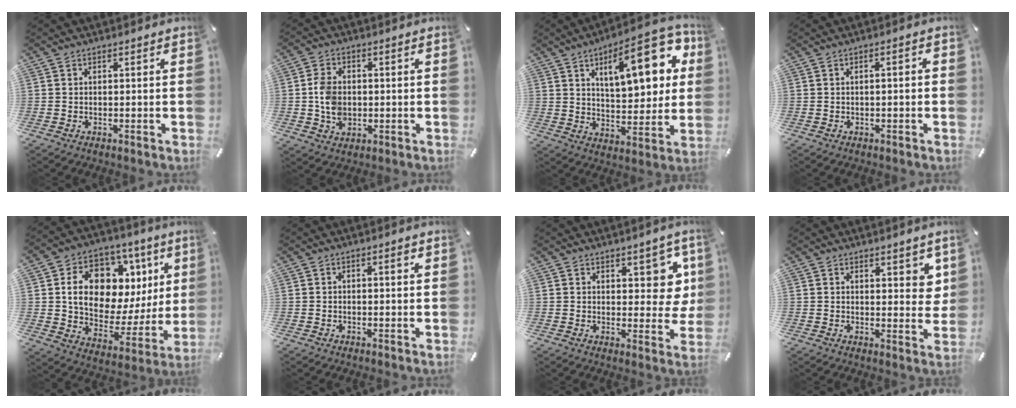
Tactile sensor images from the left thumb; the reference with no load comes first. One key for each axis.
{"total": 7.3, "fx": -0.4, "fy": 5.8, "fz": 4.5, "tx": -0.103, "ty": 0.003, "tz": -0.011}
{"total": 21.1, "fx": 8.8, "fy": 9.1, "fz": 17.0, "tx": -0.228, "ty": -0.032, "tz": 0.132}
{"total": 1.5, "fx": -0.6, "fy": 0.4, "fz": 1.4, "tx": -0.023, "ty": 0.002, "tz": -0.011}
{"total": 15.7, "fx": 6.8, "fy": 10.9, "fz": 9.0, "tx": -0.136, "ty": -0.050, "tz": 0.124}
{"total": 1.6, "fx": 0.3, "fy": 0.7, "fz": 1.4, "tx": -0.027, "ty": 0.006, "tz": 0.002}
{"total": 8.3, "fx": 4.0, "fy": 5.2, "fz": 5.1, "tx": -0.047, "ty": -0.025, "tz": 0.066}
{"total": 5.0, "fx": 2.9, "fy": 3.0, "fz": 2.9, "tx": -0.021, "ty": -0.016, "tz": 0.046}